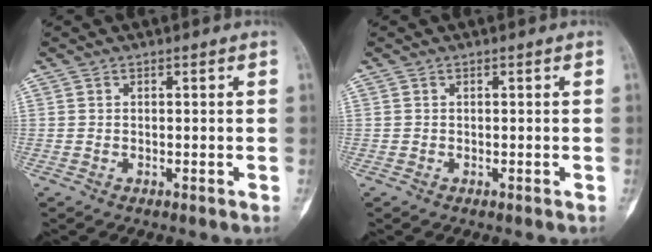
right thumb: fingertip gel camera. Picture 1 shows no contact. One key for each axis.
{"total": 0.0}